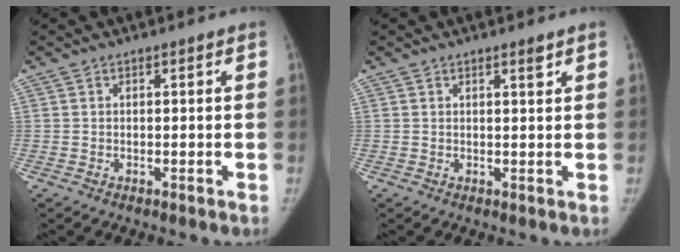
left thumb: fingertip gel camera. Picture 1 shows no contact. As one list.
[{"total": 1.2, "force": [0.9, 0.2, 0.8], "torque": [-0.011, -0.007, 0.014]}]